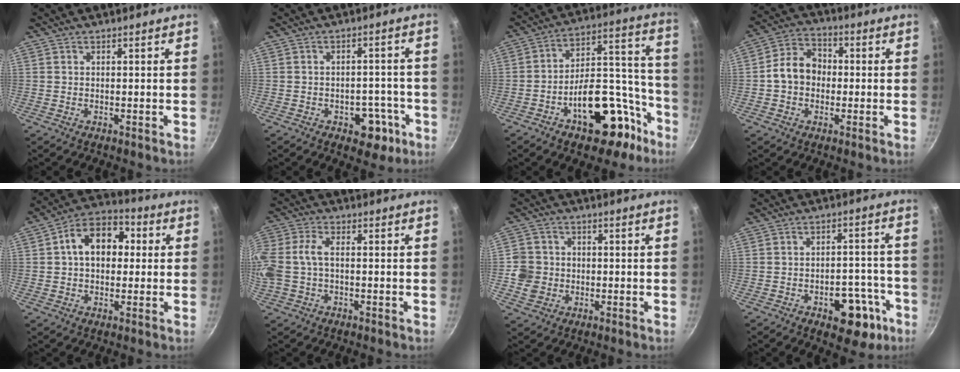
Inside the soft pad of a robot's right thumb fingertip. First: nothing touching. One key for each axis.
{"total": 7.0, "fx": -3.5, "fy": 4.4, "fz": 4.2, "tx": -0.023, "ty": 0.031, "tz": -0.041}
{"total": 19.8, "fx": -10.1, "fy": 9.4, "fz": 14.1, "tx": -0.170, "ty": 0.098, "tz": -0.146}
{"total": 9.1, "fx": -0.6, "fy": 7.4, "fz": 5.4, "tx": -0.078, "ty": 0.031, "tz": -0.024}
{"total": 12.1, "fx": 1.7, "fy": 8.3, "fz": 8.6, "tx": -0.109, "ty": 0.027, "tz": 0.017}
{"total": 10.9, "fx": -0.2, "fy": 6.7, "fz": 8.6, "tx": -0.230, "ty": 0.019, "tz": -0.003}
{"total": 6.3, "fx": -1.0, "fy": 5.8, "fz": 2.1, "tx": -0.020, "ty": 0.011, "tz": -0.018}
{"total": 11.3, "fx": -5.5, "fy": 6.0, "fz": 7.8, "tx": -0.072, "ty": 0.045, "tz": -0.068}